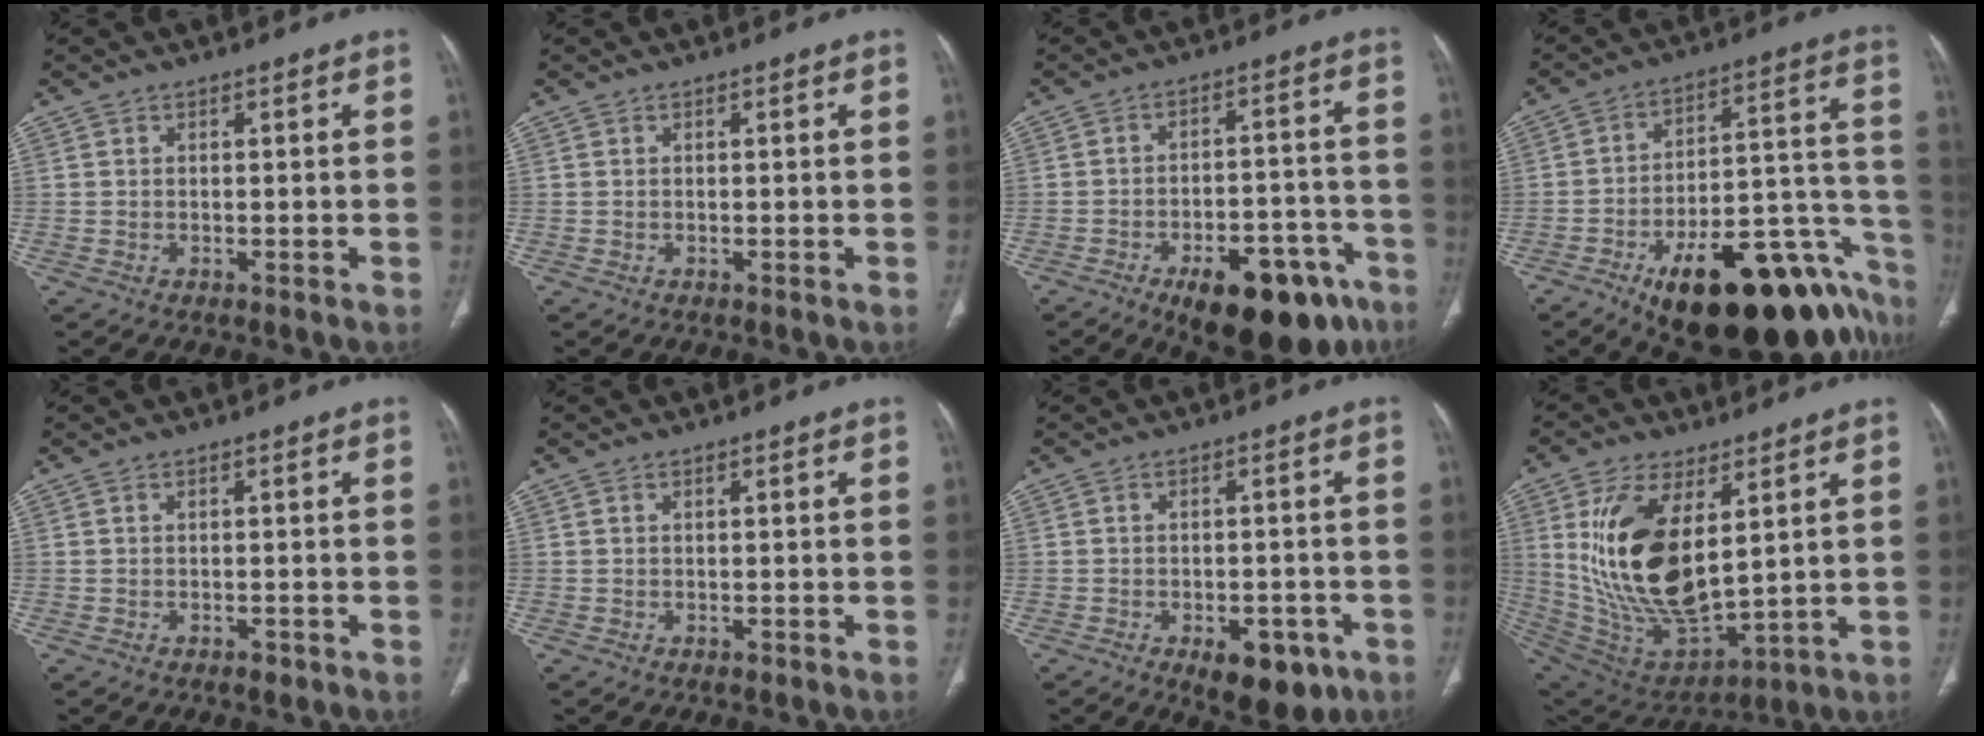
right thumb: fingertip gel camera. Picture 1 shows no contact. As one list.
[{"total": 0.0}, {"total": 22.5, "force": [-13.6, 9.2, 15.4], "torque": [-0.139, 0.081, -0.190]}, {"total": 32.2, "force": [-17.0, 13.2, 24.0], "torque": [-0.220, 0.082, -0.235]}, {"total": 1.2, "force": [-0.6, 0.6, 0.7], "torque": [-0.009, -0.001, -0.008]}, {"total": 0.6, "force": [-0.1, 0.3, 0.5], "torque": [-0.010, -0.002, 0.001]}, {"total": 9.1, "force": [-4.5, 4.8, 6.4], "torque": [-0.059, 0.013, -0.051]}, {"total": 21.5, "force": [5.3, 10.4, 18.1], "torque": [-0.342, -0.032, 0.119]}]